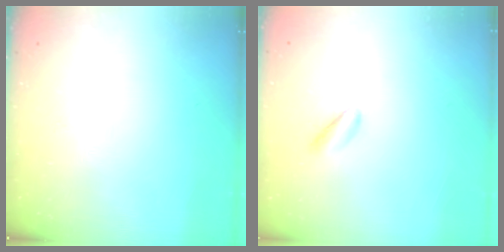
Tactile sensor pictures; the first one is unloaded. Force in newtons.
{"total": 2.9, "press": 2.6, "slide": 1.2}